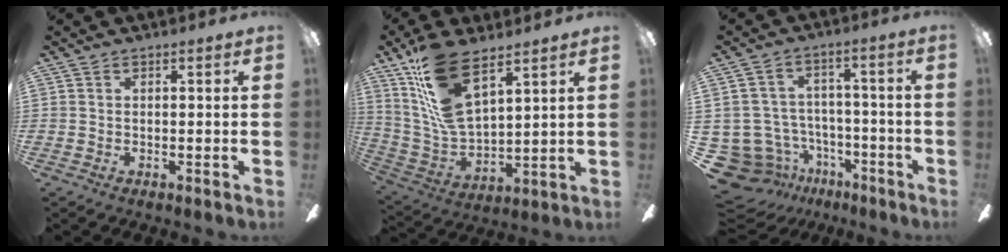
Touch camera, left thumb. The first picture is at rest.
{"total": 17.3, "force": [10.5, 7.2, 11.7], "torque": [-0.252, -0.045, 0.191]}
{"total": 11.0, "force": [-6.1, 8.5, 3.3], "torque": [-0.103, 0.034, -0.104]}